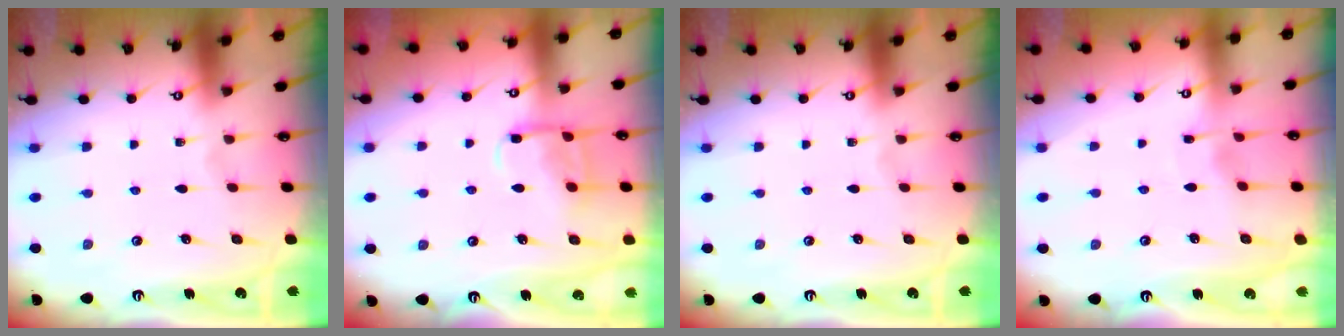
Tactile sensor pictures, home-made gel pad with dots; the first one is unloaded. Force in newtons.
{"total": 9.9, "press": 9.8, "slide": 1.1}
{"total": 0.0}
{"total": 2.5, "press": 2.5, "slide": 0.3}